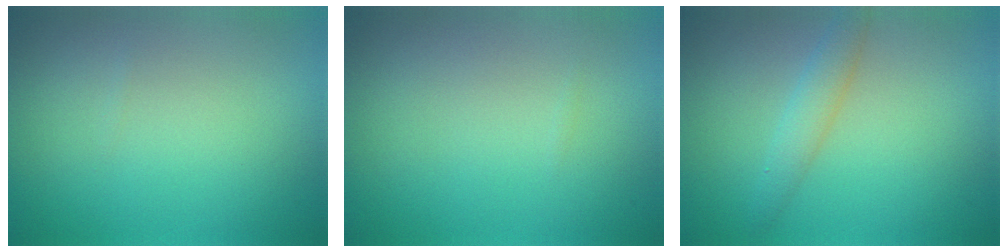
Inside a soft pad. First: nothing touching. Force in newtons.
{"total": 0.0}
{"total": 2.1, "press": 2.1, "slide": 0.1}